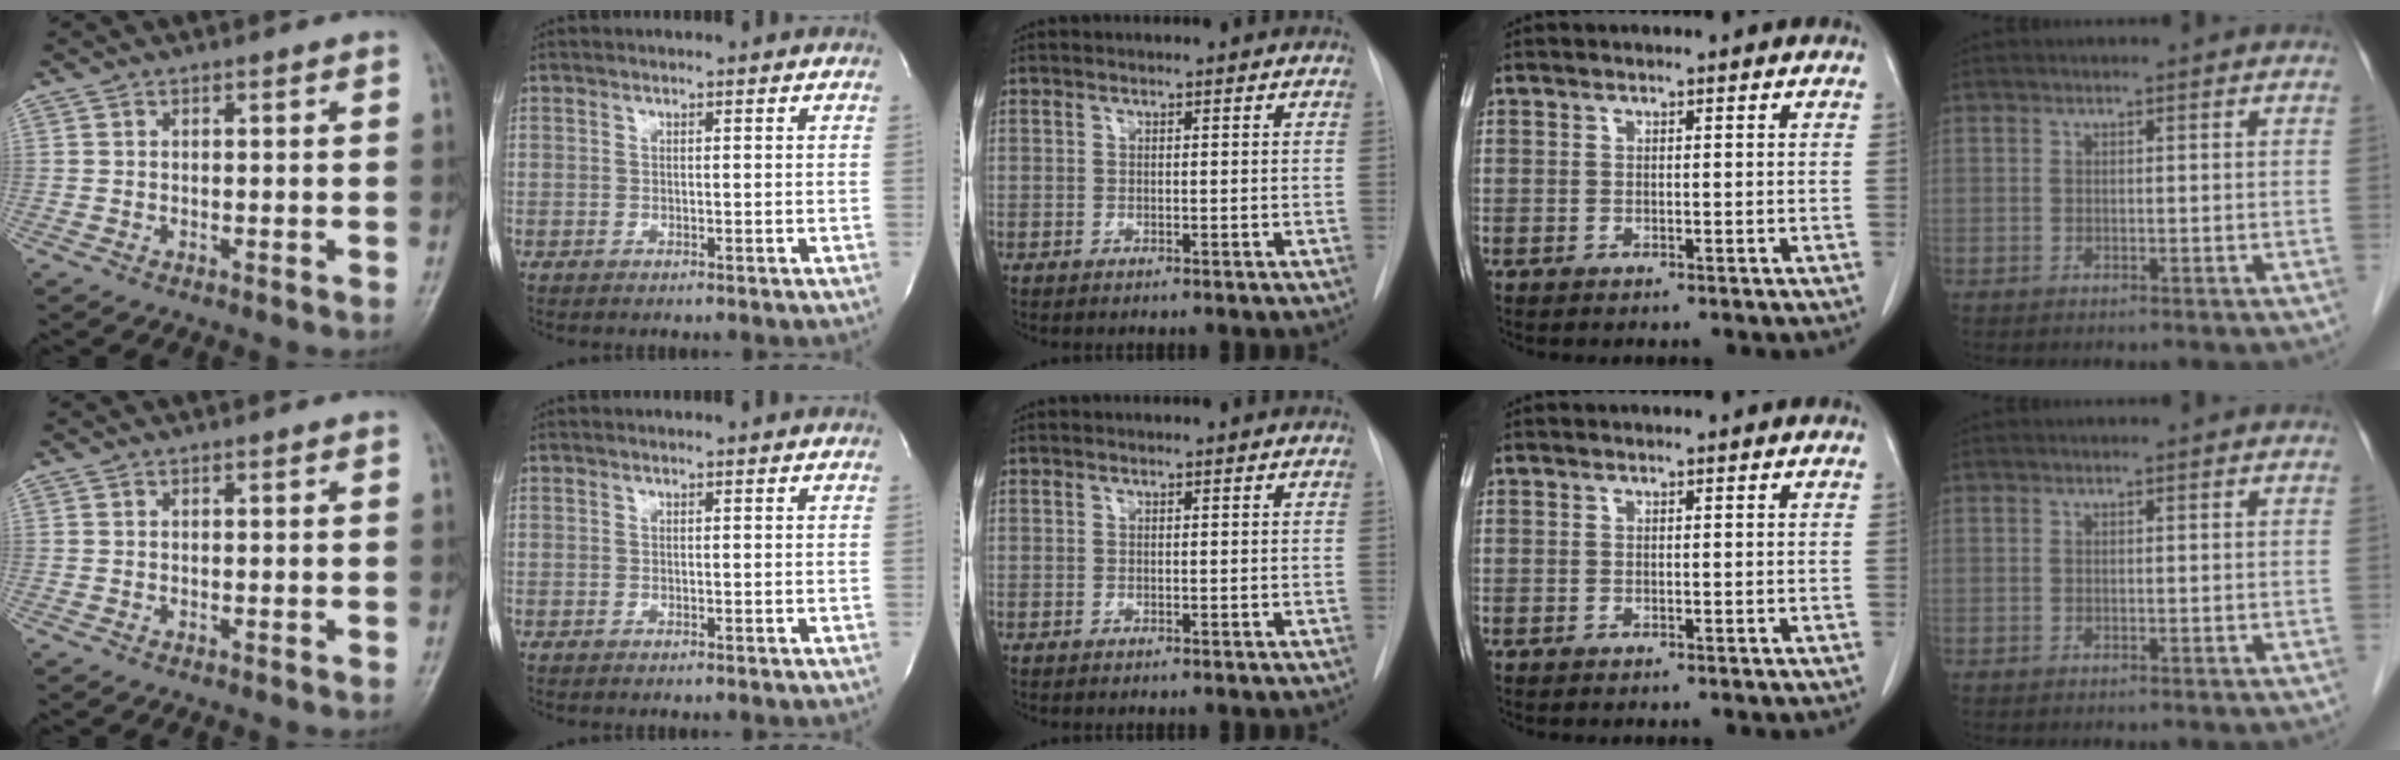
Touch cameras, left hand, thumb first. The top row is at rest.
{}